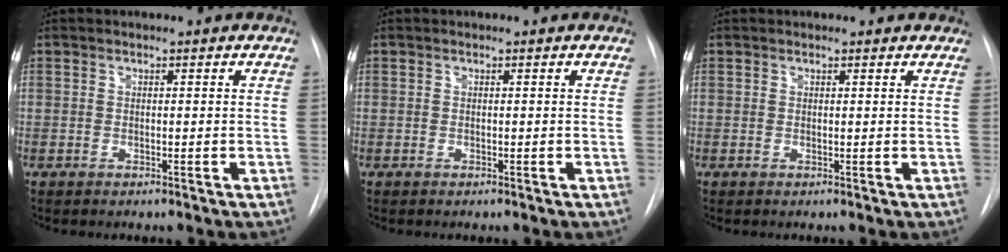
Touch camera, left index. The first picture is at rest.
{"total": 0.0}
{"total": 1.2, "force": [1.1, 0.5, 0.2], "torque": [-0.008, 0.004, 0.008]}